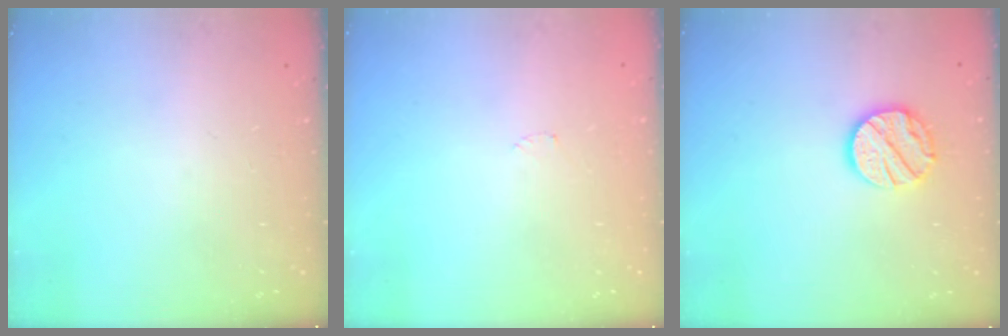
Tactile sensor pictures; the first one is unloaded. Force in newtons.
{"total": 2.3, "press": 2.3, "slide": 0.2}
{"total": 10.9, "press": 10.9, "slide": 0.4}